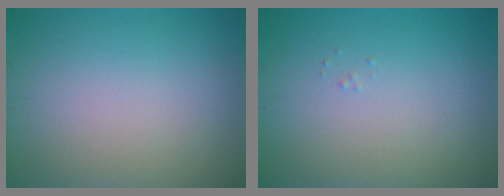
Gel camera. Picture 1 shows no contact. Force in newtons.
{"total": 0.0}